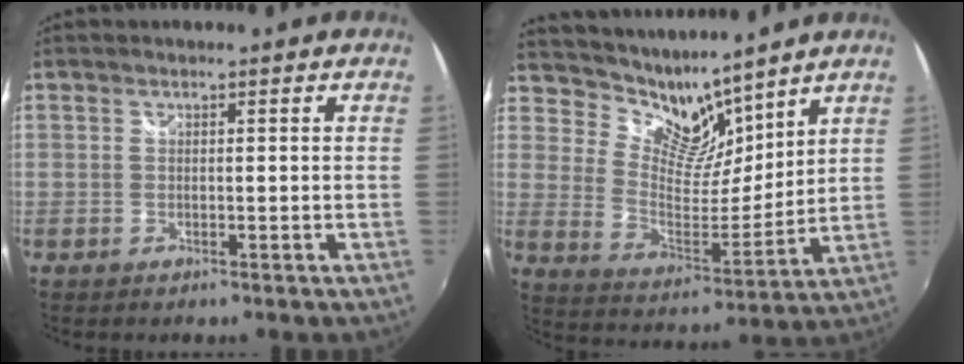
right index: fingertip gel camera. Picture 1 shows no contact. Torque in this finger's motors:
{"motor_torque": [-0.28, 0.73, 0.03, -0.03]}